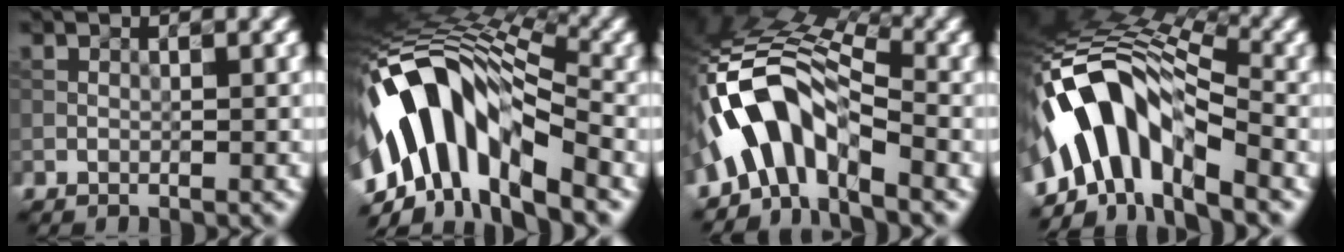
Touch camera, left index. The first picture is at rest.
{"total": 13.7, "force": [-3.6, 6.6, 11.5], "torque": [-0.195, 0.022, -0.061]}
{"total": 8.0, "force": [-3.8, 4.0, 5.8], "torque": [-0.093, 0.019, -0.077]}
{"total": 12.4, "force": [-3.9, 5.8, 10.2], "torque": [-0.170, 0.024, -0.067]}